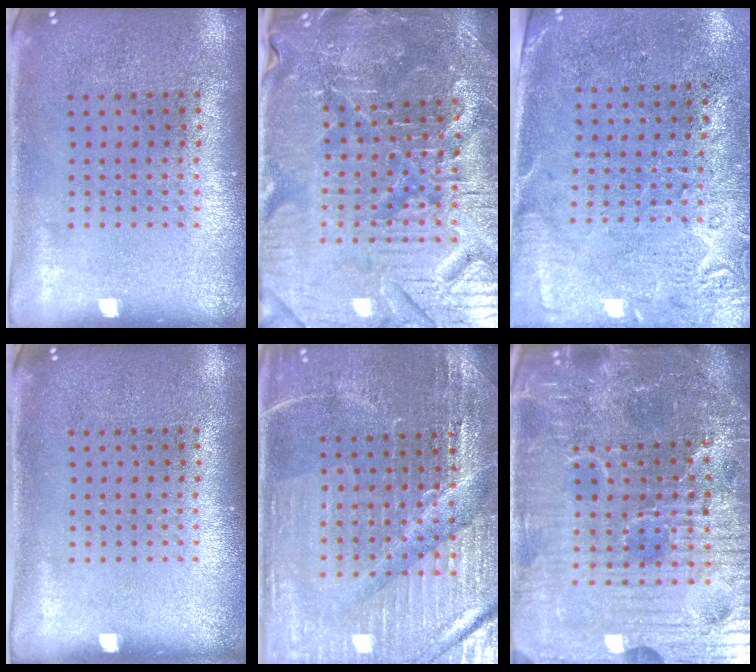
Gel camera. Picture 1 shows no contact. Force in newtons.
{"total": 5.1, "press": 4.9, "slide": 1.3}
{"total": 2.8, "press": 2.4, "slide": 1.4}
{"total": 0.0}
{"total": 3.8, "press": 3.8, "slide": 0.7}
{"total": 7.2, "press": 6.5, "slide": 3.2}